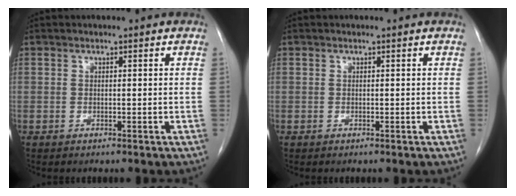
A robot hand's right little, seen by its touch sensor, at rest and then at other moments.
{"total": 0.0}